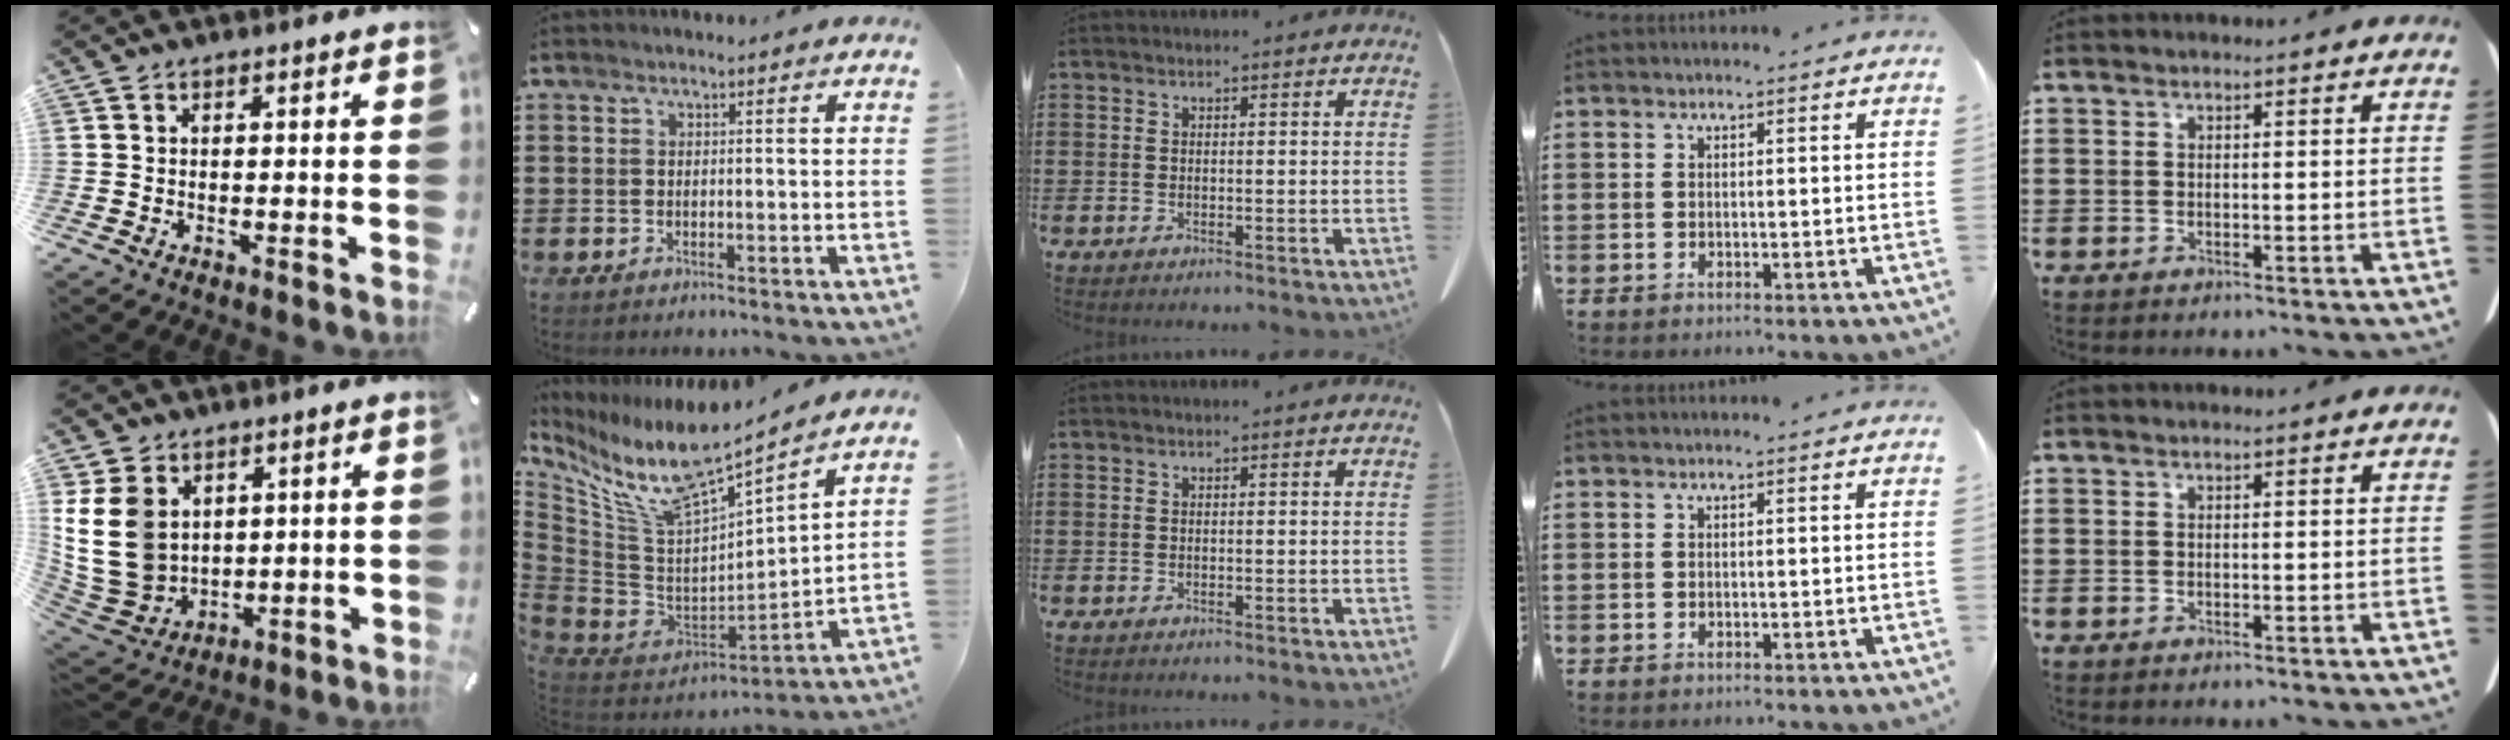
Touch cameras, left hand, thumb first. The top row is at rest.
{"thumb": {"total": 15.5, "force": [3.8, 12.4, 8.6], "torque": [-0.213, -0.018, 0.073]}, "index": {"total": 11.2, "force": [8.4, 2.2, 7.1], "torque": [-0.183, -0.072, 0.140]}}